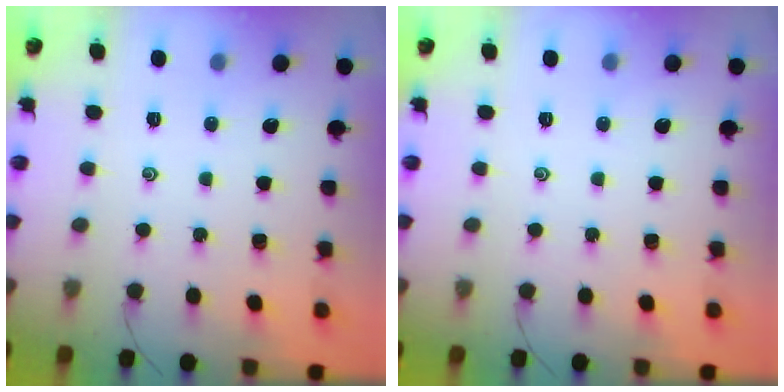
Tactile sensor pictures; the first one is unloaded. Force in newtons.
{"total": 0.0}